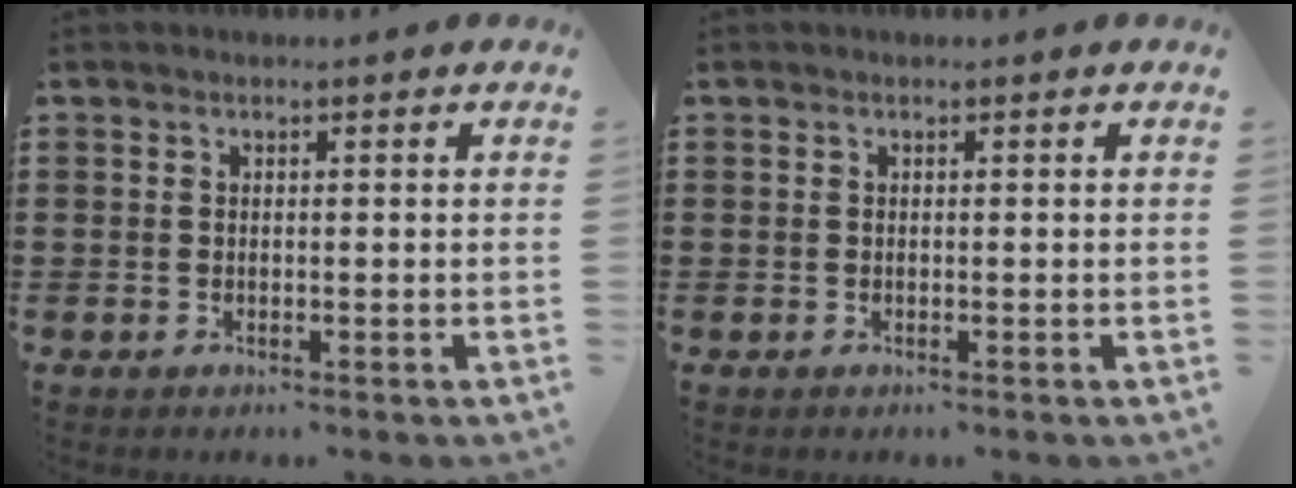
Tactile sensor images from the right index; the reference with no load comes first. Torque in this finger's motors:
{"motor_torque": [-0.02, 0.03, 0.00, 0.00]}